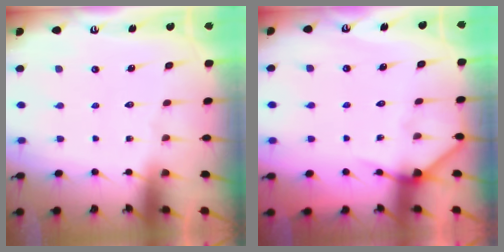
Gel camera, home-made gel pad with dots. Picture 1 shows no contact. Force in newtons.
{"total": 5.4, "press": 5.4, "slide": 0.5}